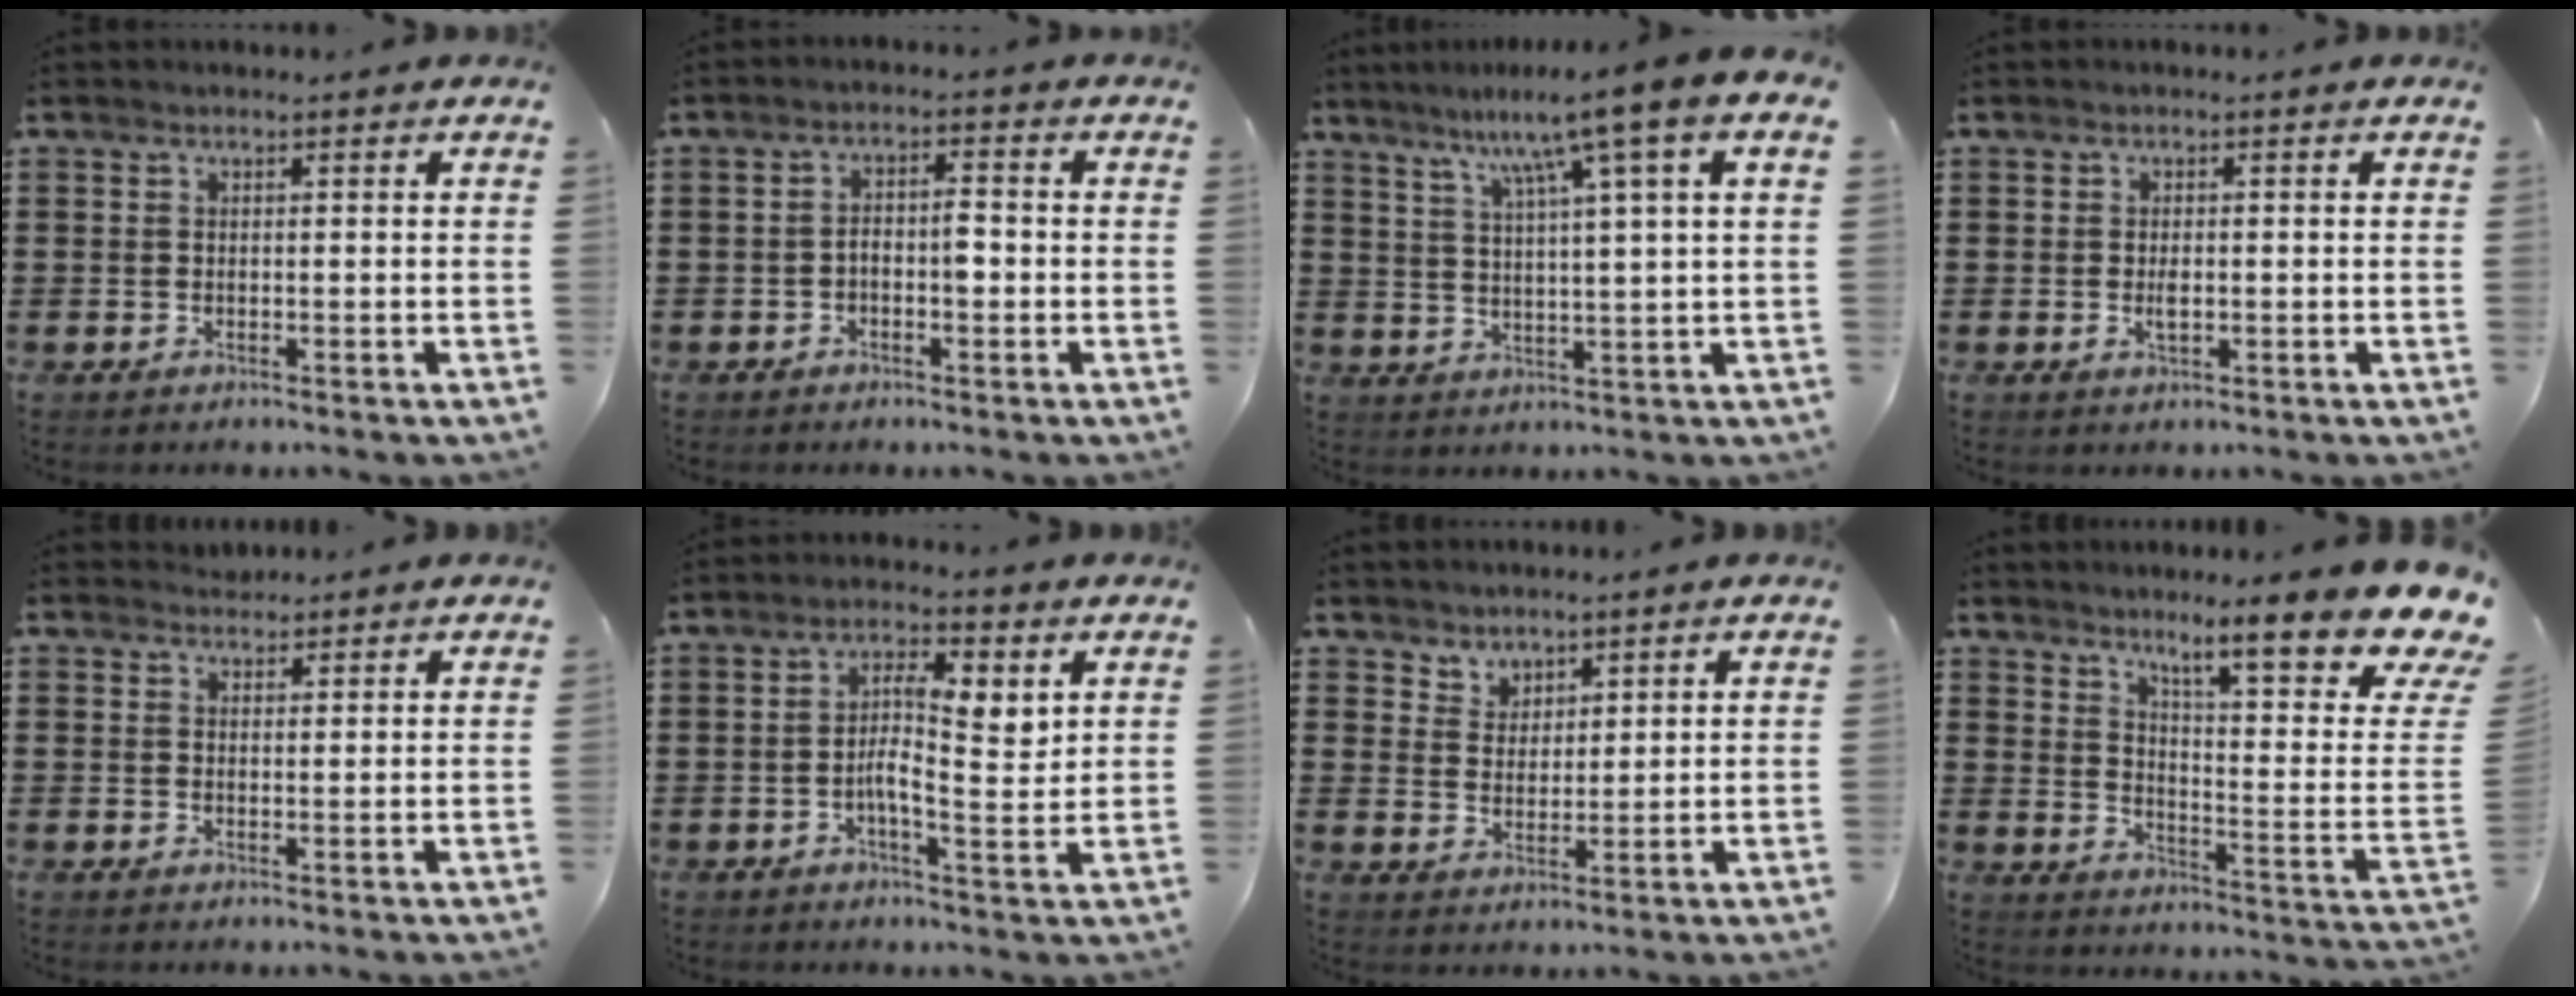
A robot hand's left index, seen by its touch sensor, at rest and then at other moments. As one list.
[{"total": 2.6, "force": [-0.7, 1.0, 2.4], "torque": [-0.045, 0.007, -0.016]}, {"total": 8.4, "force": [5.2, -1.0, 6.6], "torque": [-0.136, -0.021, 0.076]}, {"total": 2.1, "force": [-0.2, 0.9, 1.9], "torque": [-0.037, -0.001, -0.004]}, {"total": 1.4, "force": [1.3, 0.4, -0.2], "torque": [0.000, 0.004, 0.027]}, {"total": 6.5, "force": [0.8, 2.0, 6.1], "torque": [-0.109, 0.004, 0.010]}, {"total": 3.3, "force": [2.7, 1.8, -0.4], "torque": [-0.004, 0.000, 0.052]}, {"total": 12.9, "force": [9.3, 1.2, 8.8], "torque": [-0.148, -0.073, 0.147]}]